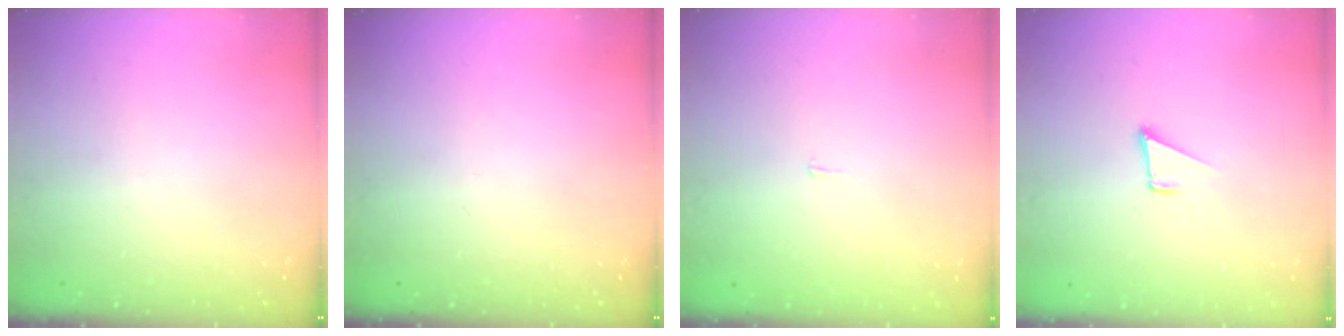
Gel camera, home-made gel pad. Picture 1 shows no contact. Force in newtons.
{"total": 0.0}
{"total": 2.2, "press": 2.2, "slide": 0.1}
{"total": 1.6, "press": 1.5, "slide": 0.1}